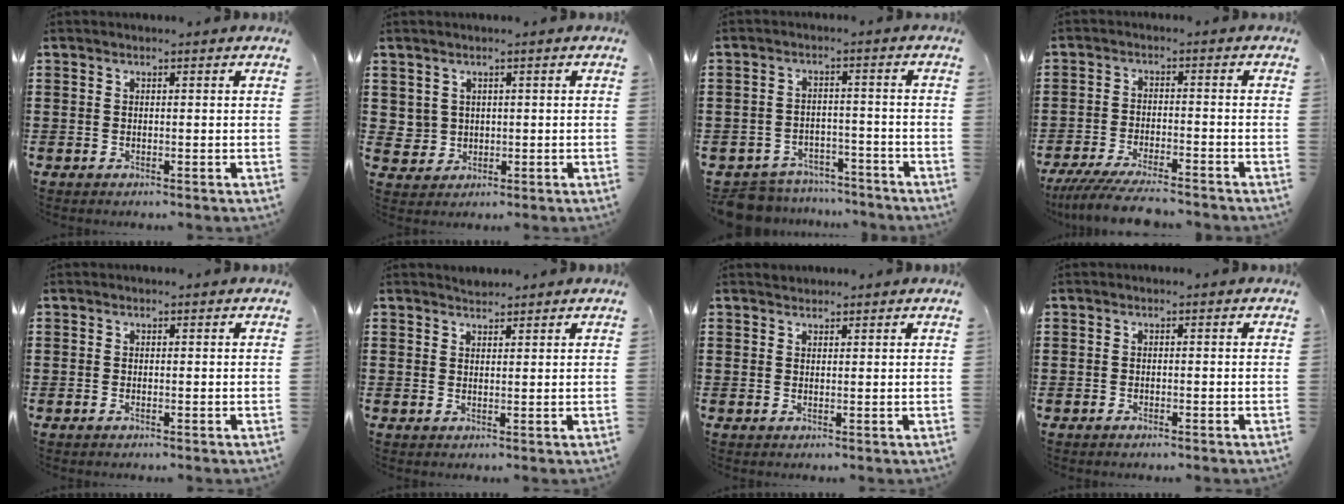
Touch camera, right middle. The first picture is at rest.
{"total": 2.4, "force": [0.6, 2.3, 0.4], "torque": [-0.021, 0.008, 0.009]}
{"total": 5.6, "force": [-5.6, 0.8, 0.2], "torque": [-0.008, 0.010, -0.114]}
{"total": 5.8, "force": [-5.3, 0.2, 2.4], "torque": [-0.056, -0.014, -0.104]}
{"total": 0.0}
{"total": 1.4, "force": [1.3, 0.3, -0.3], "torque": [0.001, 0.003, 0.026]}
{"total": 0.9, "force": [0.9, 0.2, -0.2], "torque": [0.002, -0.001, 0.018]}
{"total": 0.8, "force": [-0.7, -0.2, 0.3], "torque": [-0.006, -0.005, -0.013]}